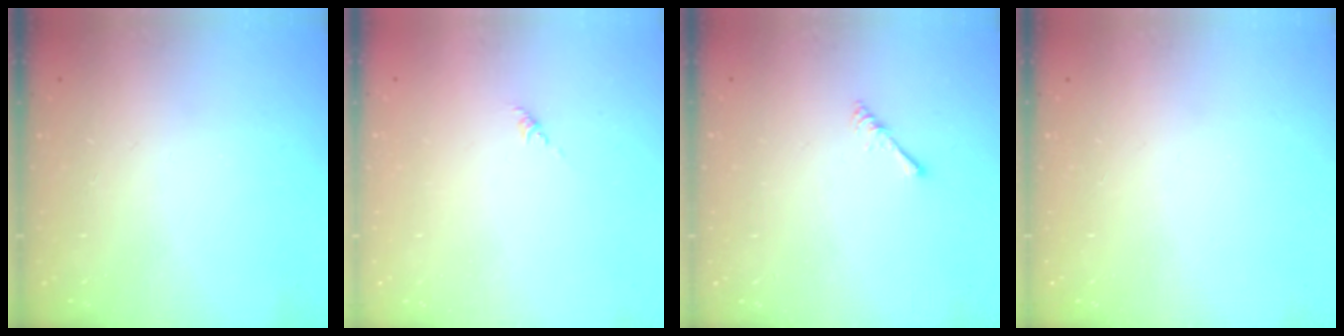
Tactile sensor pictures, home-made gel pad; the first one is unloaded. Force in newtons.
{"total": 0.6, "press": 0.4, "slide": 0.4}
{"total": 1.6, "press": 1.6, "slide": 0.4}
{"total": 0.0}